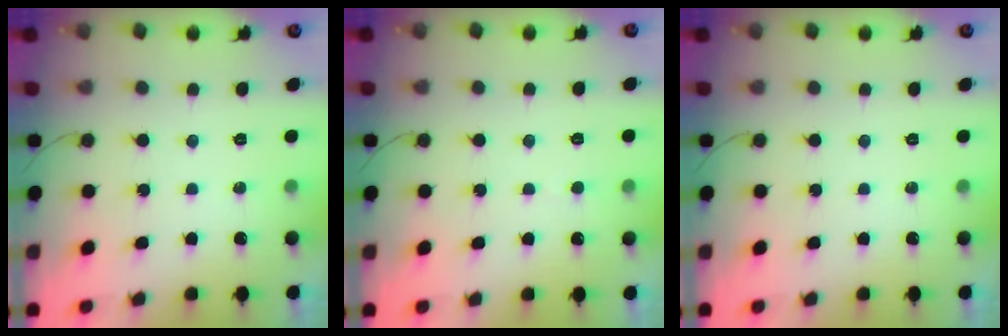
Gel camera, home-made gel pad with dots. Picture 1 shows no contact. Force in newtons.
{"total": 1.7, "press": 1.7, "slide": 0.1}
{"total": 0.0}